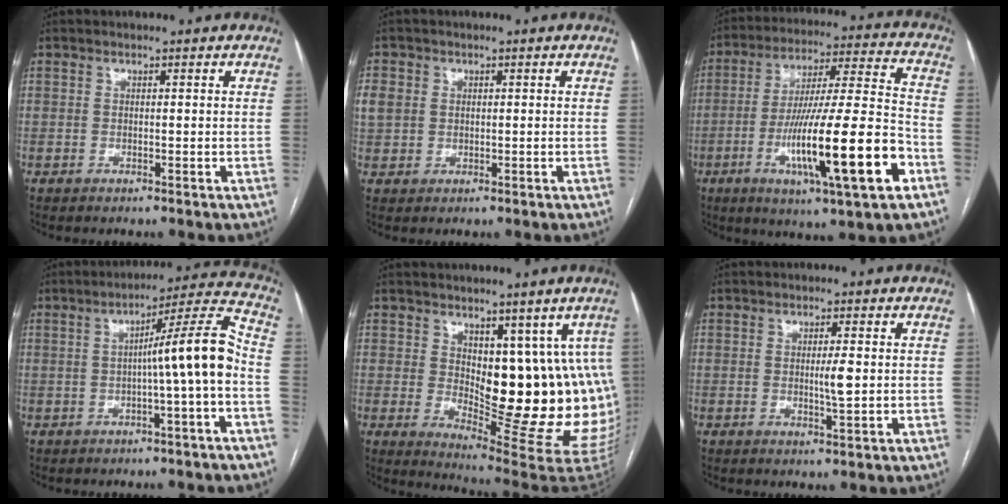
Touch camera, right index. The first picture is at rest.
{"total": 4.1, "force": [0.7, 3.6, 1.8], "torque": [-0.053, 0.015, 0.019]}
{"total": 21.0, "force": [-7.8, 1.0, 19.5], "torque": [-0.326, -0.016, -0.126]}
{"total": 9.6, "force": [-1.7, -1.0, 9.4], "torque": [-0.136, 0.026, -0.024]}
{"total": 17.4, "force": [2.5, 6.5, 15.9], "torque": [-0.164, -0.016, 0.051]}
{"total": 2.5, "force": [0.0, 0.2, 2.5], "torque": [-0.044, -0.003, 0.000]}